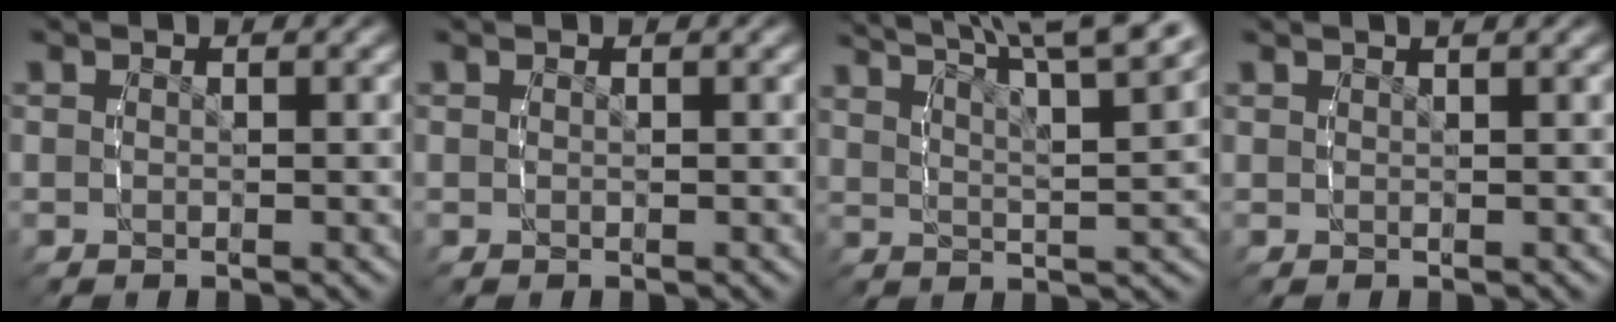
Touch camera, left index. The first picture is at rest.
{"total": 0.0}
{"total": 9.0, "force": [6.2, 3.4, 5.5], "torque": [-0.069, 0.020, 0.083]}
{"total": 1.2, "force": [1.1, -0.1, 0.4], "torque": [-0.003, 0.005, 0.017]}